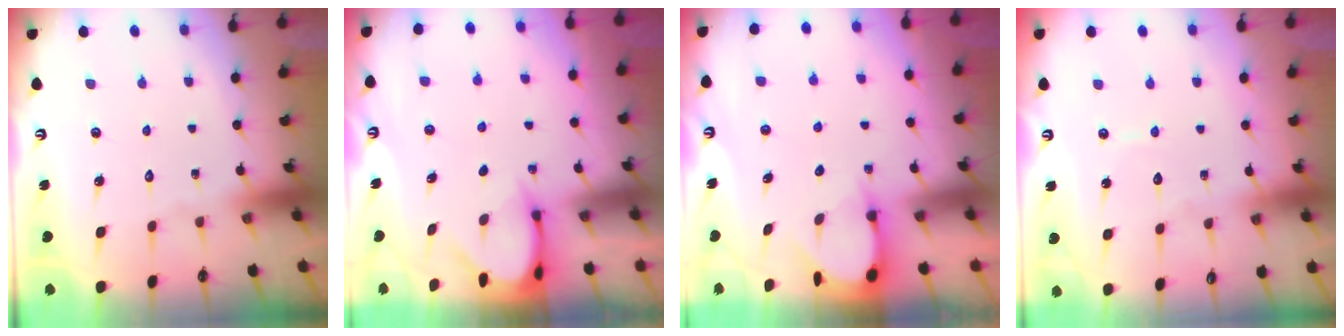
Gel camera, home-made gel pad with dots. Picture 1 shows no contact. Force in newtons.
{"total": 3.7, "press": 3.7, "slide": 0.2}
{"total": 3.6, "press": 3.6, "slide": 0.3}
{"total": 3.6, "press": 3.6, "slide": 0.3}